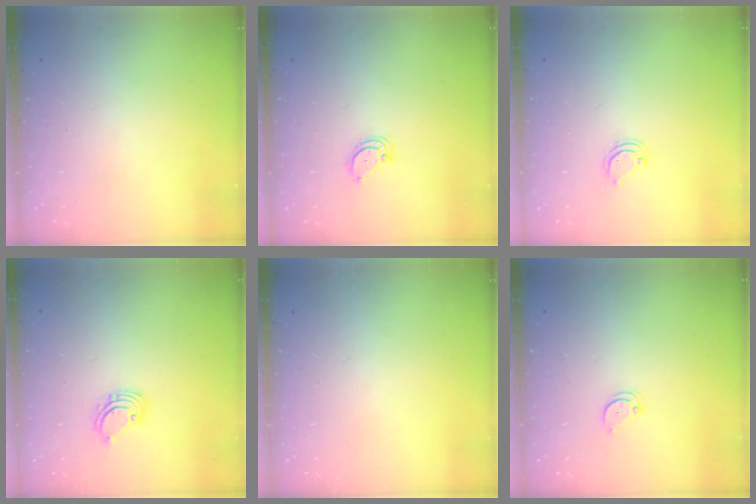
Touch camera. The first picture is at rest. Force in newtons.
{"total": 2.9, "press": 2.9, "slide": 0.2}
{"total": 3.6, "press": 3.6, "slide": 0.5}
{"total": 2.6, "press": 2.6, "slide": 0.2}
{"total": 0.0}
{"total": 2.6, "press": 2.6, "slide": 0.1}